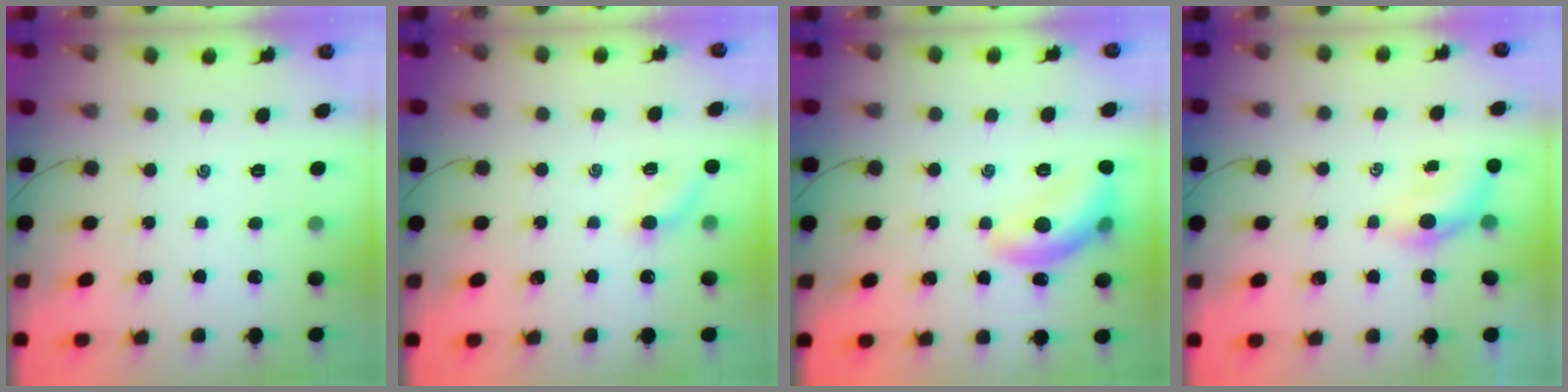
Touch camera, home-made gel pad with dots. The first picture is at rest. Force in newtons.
{"total": 5.4, "press": 5.3, "slide": 1.3}
{"total": 12.5, "press": 12.4, "slide": 1.0}
{"total": 4.1, "press": 4.0, "slide": 0.7}